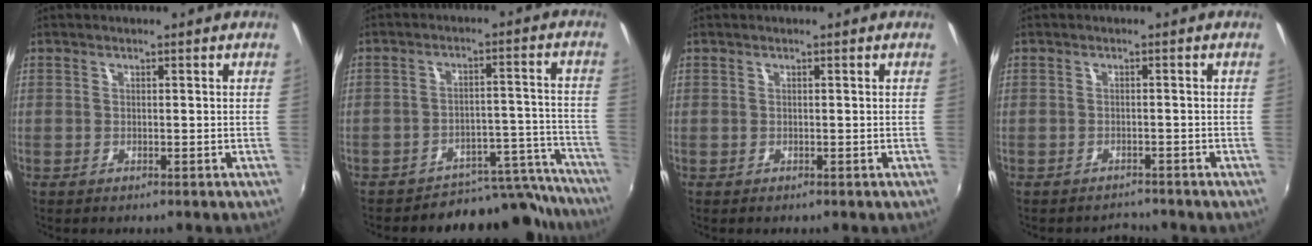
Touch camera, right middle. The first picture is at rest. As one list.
[{"total": 14.1, "force": [-13.5, 4.1, 1.3], "torque": [0.008, 0.058, -0.170]}, {"total": 0.0}, {"total": 2.2, "force": [-2.1, 0.6, -0.2], "torque": [0.002, 0.002, -0.032]}]